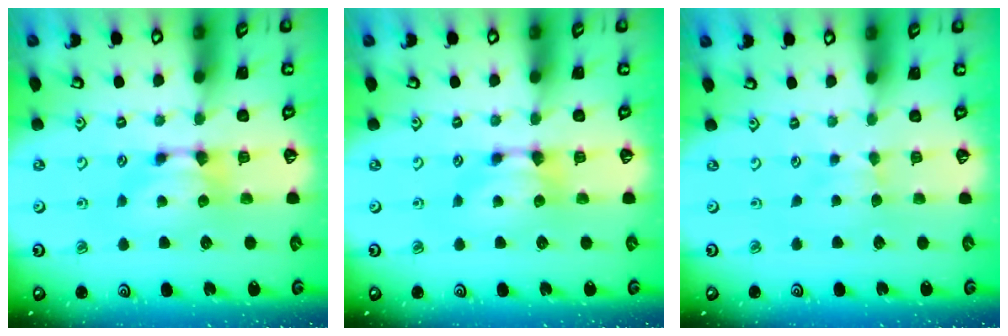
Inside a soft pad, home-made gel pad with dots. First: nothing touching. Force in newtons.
{"total": 0.0}
{"total": 2.3, "press": 2.2, "slide": 0.5}